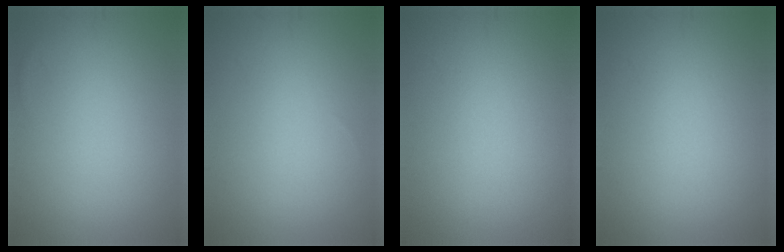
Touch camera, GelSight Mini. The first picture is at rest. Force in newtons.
{"total": 0.0}
{"total": 0.0}
{"total": 0.0}